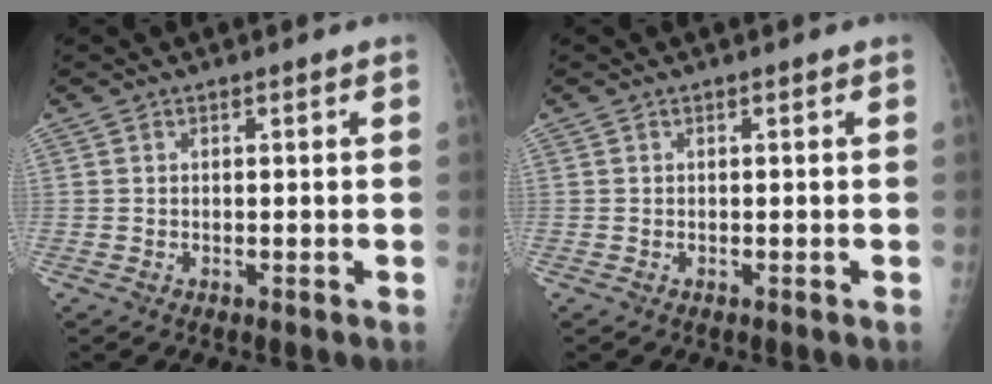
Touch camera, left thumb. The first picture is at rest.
{"total": 0.0}